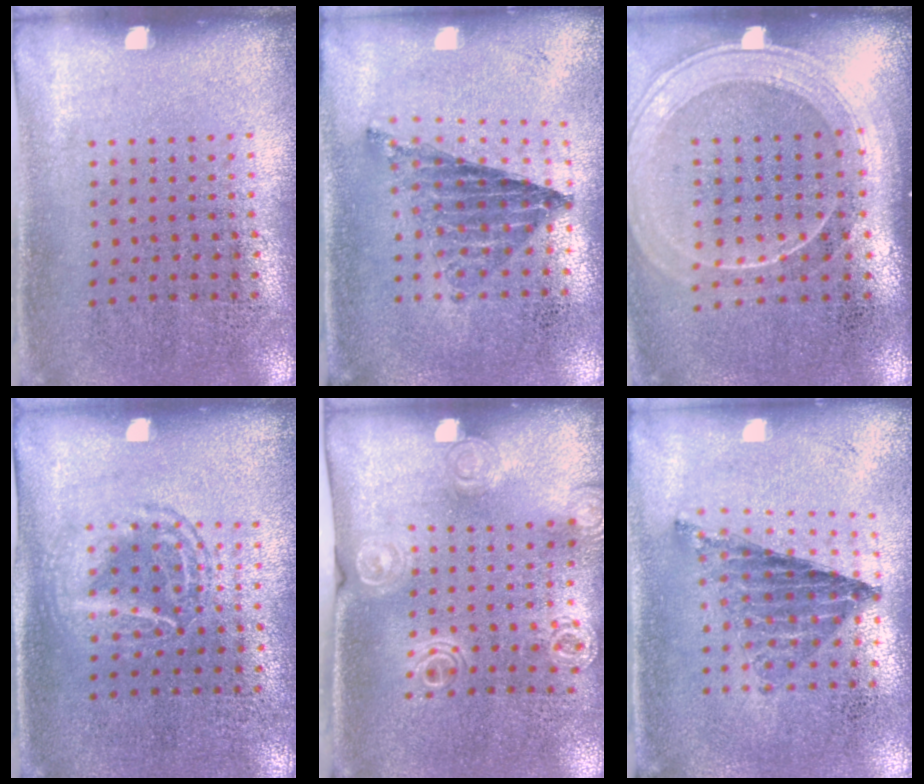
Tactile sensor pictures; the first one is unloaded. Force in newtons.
{"total": 0.8, "press": 0.8, "slide": 0.2}
{"total": 1.8, "press": 1.7, "slide": 0.8}
{"total": 1.3, "press": 1.2, "slide": 0.5}
{"total": 1.3, "press": 1.3, "slide": 0.3}
{"total": 0.9, "press": 0.8, "slide": 0.2}